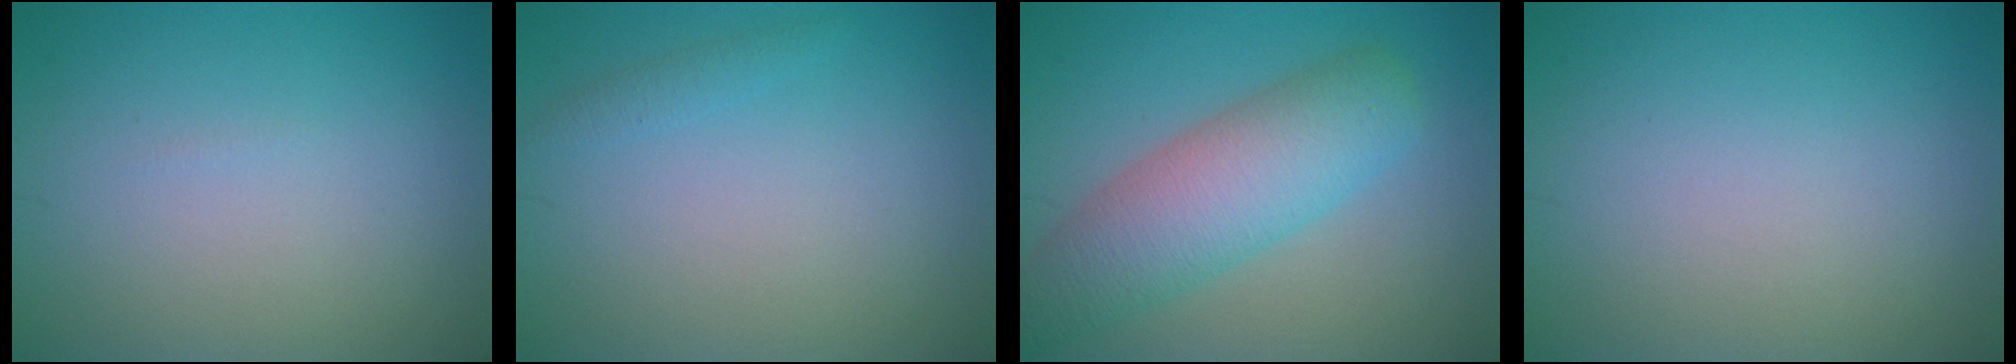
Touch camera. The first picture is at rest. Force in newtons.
{"total": 0.8, "press": 0.8, "slide": 0.2}
{"total": 6.9, "press": 6.9, "slide": 0.2}
{"total": 0.0}